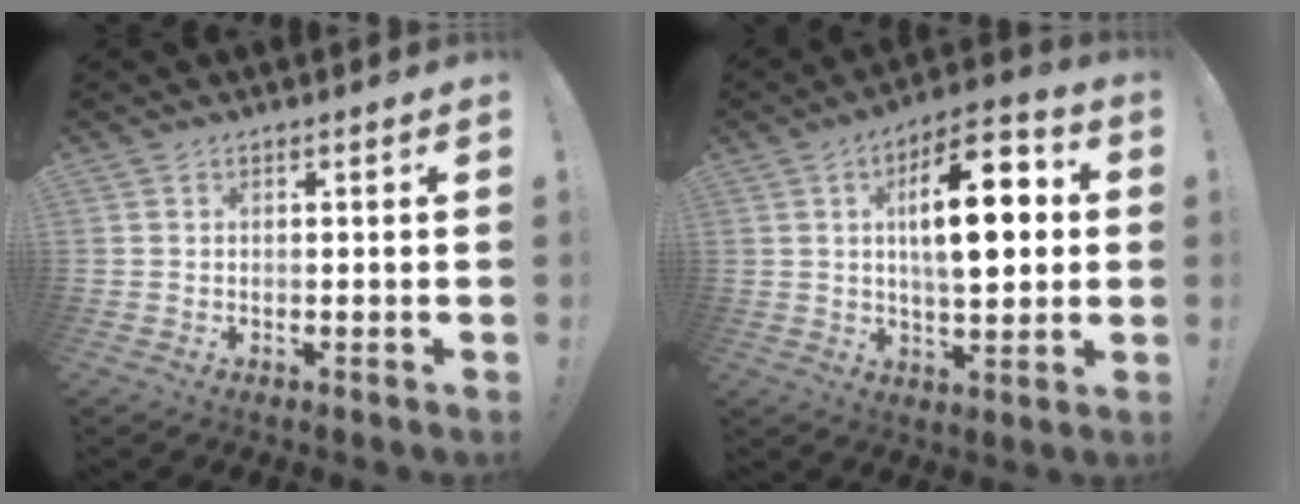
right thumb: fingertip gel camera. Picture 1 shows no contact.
{"total": 17.2, "force": [2.9, 7.6, 15.2], "torque": [-0.239, 0.005, 0.037]}